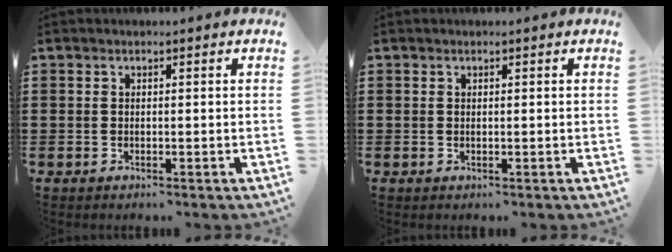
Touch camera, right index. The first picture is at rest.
{"total": 0.0}